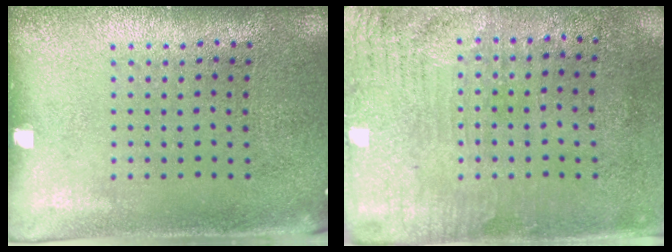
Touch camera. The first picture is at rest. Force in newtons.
{"total": 3.3, "press": 2.7, "slide": 1.8}